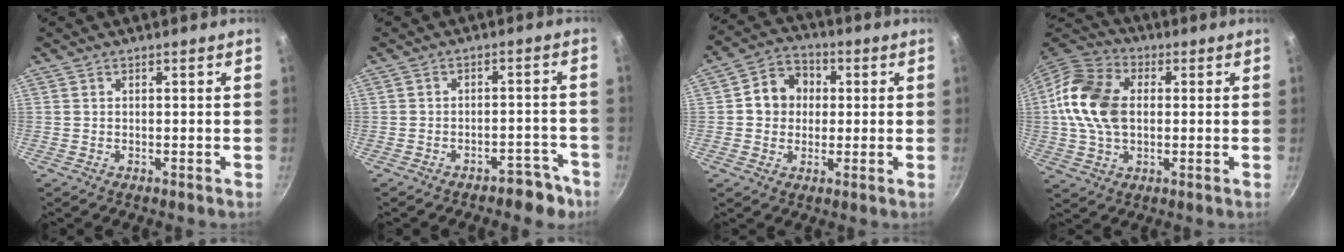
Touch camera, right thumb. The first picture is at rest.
{"total": 5.8, "force": [-4.3, 3.1, 2.5], "torque": [0.002, 0.059, -0.035]}
{"total": 8.8, "force": [1.1, 7.7, 4.2], "torque": [-0.032, 0.014, 0.002]}
{"total": 15.2, "force": [1.1, 10.3, 11.0], "torque": [-0.193, 0.018, 0.005]}